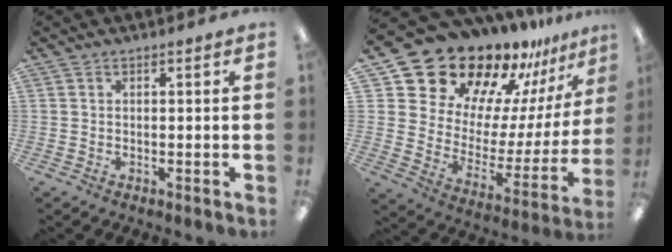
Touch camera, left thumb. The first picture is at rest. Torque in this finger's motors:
{"motor_torque": [2.49, 2.51, 1.33, -1.44, 0.06]}